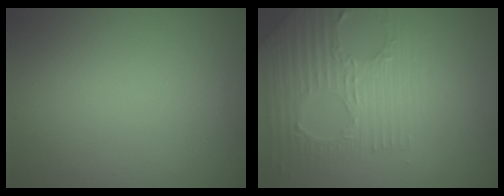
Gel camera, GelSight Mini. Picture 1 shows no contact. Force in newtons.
{"total": 3.5, "press": 3.5, "slide": 0.6}